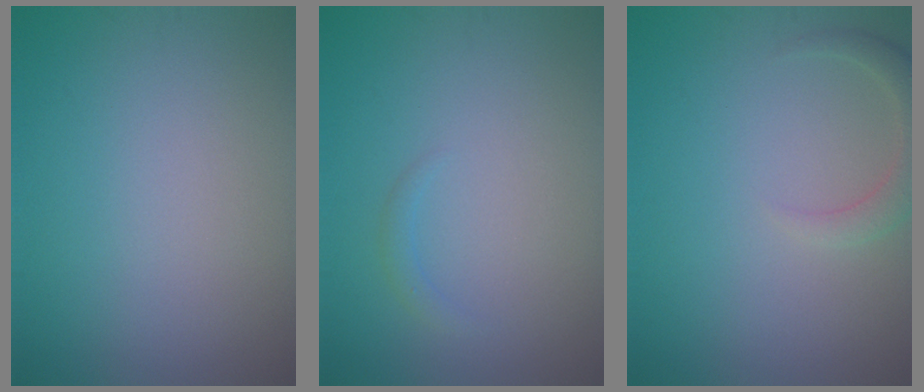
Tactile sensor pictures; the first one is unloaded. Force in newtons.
{"total": 0.8, "press": 0.8, "slide": 0.0}
{"total": 2.2, "press": 2.2, "slide": 0.3}